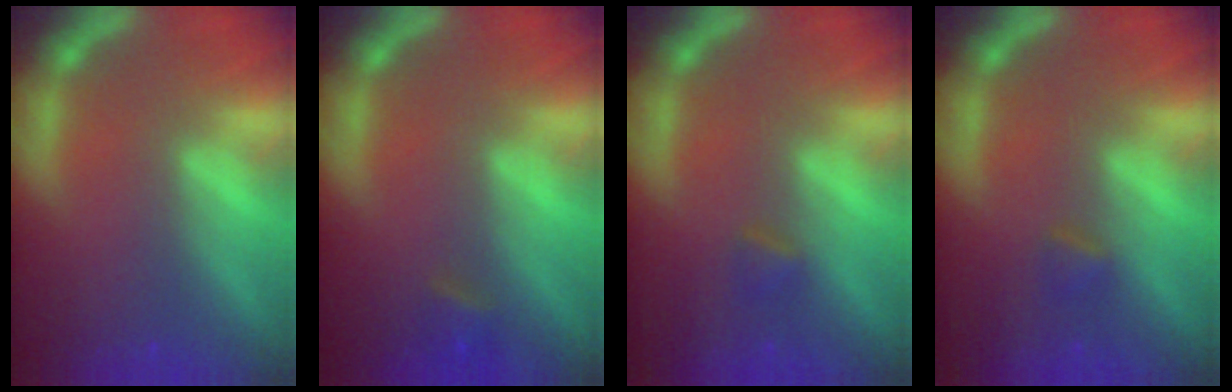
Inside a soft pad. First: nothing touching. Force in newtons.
{"total": 1.9}
{"total": 1.4}
{"total": 1.4}